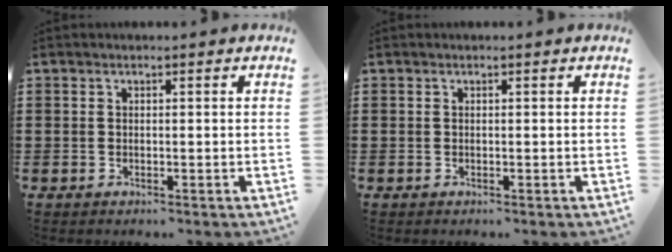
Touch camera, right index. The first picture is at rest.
{"total": 0.0}